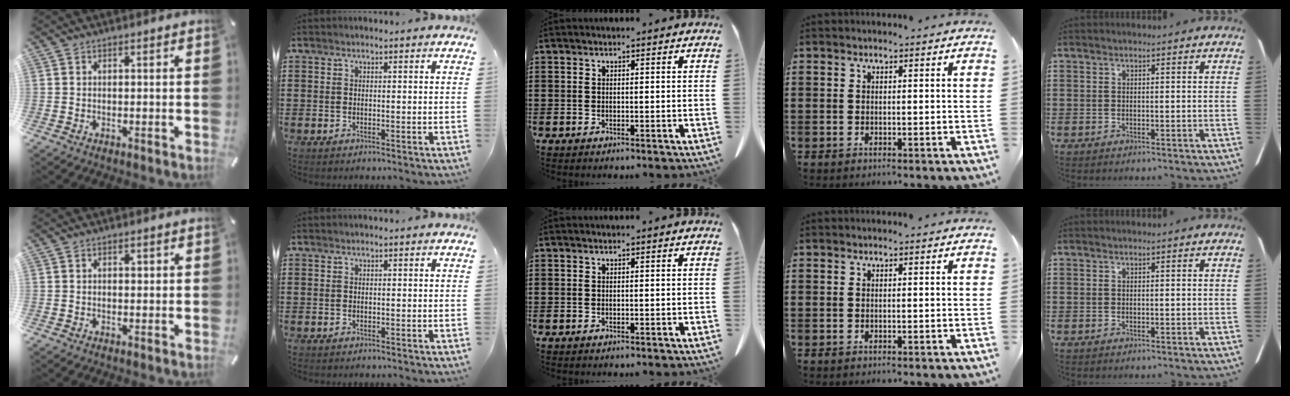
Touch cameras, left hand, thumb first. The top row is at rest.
{"thumb": {"total": 1.1, "force": [0.3, 0.8, 0.8], "torque": [-0.016, 0.005, 0.003]}}